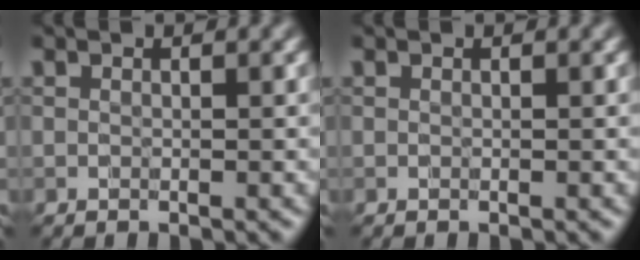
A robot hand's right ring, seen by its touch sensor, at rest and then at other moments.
{"total": 0.0}